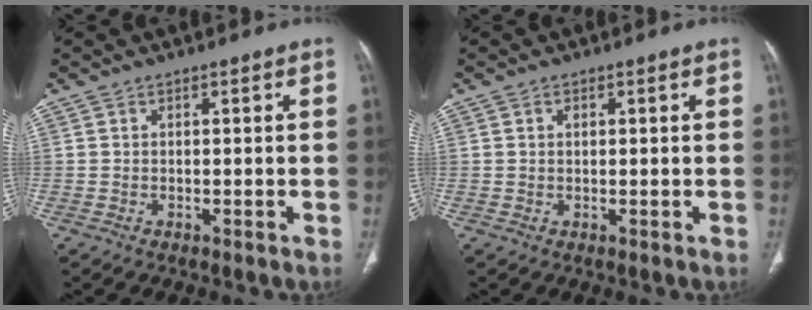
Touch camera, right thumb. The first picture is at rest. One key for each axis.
{"total": 1.0, "fx": 0.3, "fy": 0.7, "fz": 0.6, "tx": -0.006, "ty": 0.000, "tz": 0.006}